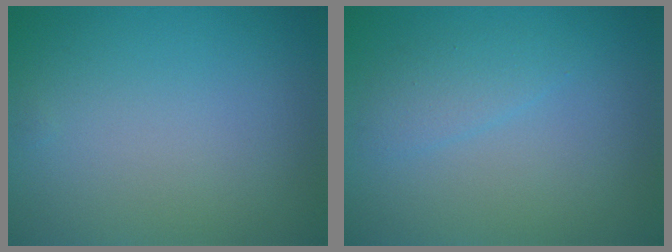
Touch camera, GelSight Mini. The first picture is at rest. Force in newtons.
{"total": 1.6, "press": 1.6, "slide": 0.1}